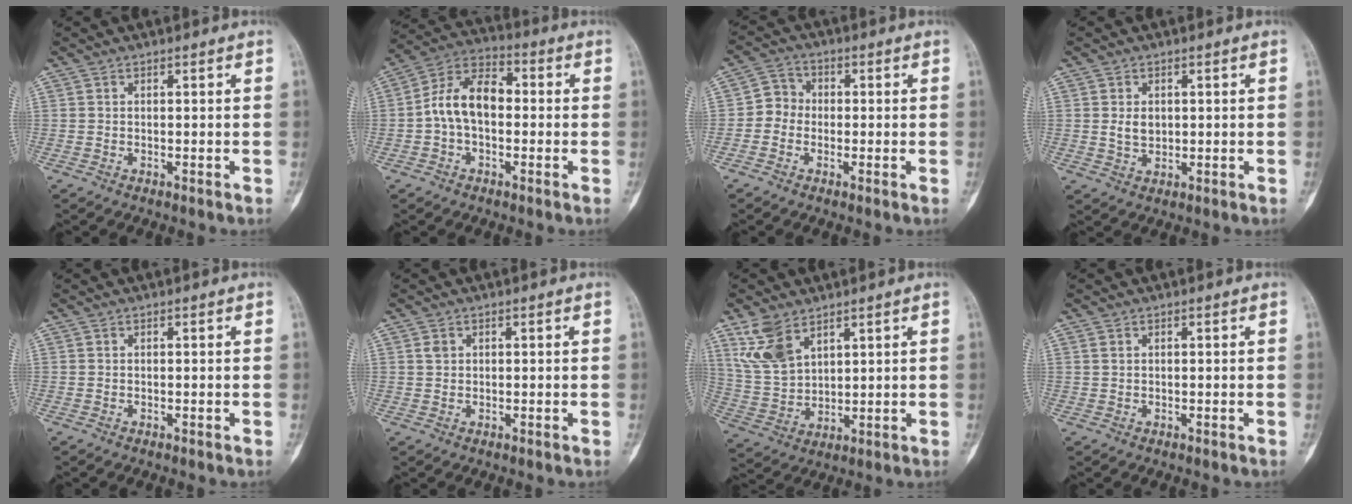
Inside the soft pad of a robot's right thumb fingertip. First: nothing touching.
{"total": 10.9, "force": [-0.6, 7.0, 8.3], "torque": [-0.136, 0.037, -0.023]}
{"total": 4.4, "force": [-0.9, 4.0, 1.7], "torque": [-0.006, 0.013, -0.032]}
{"total": 3.2, "force": [0.5, 2.4, 2.2], "torque": [-0.024, -0.004, 0.013]}
{"total": 0.0}
{"total": 1.4, "force": [0.5, 1.1, 0.7], "torque": [-0.007, 0.001, 0.010]}
{"total": 9.3, "force": [5.8, 5.1, 5.2], "torque": [-0.096, -0.020, 0.131]}
{"total": 0.8, "force": [0.4, 0.6, 0.4], "torque": [-0.008, 0.004, 0.010]}